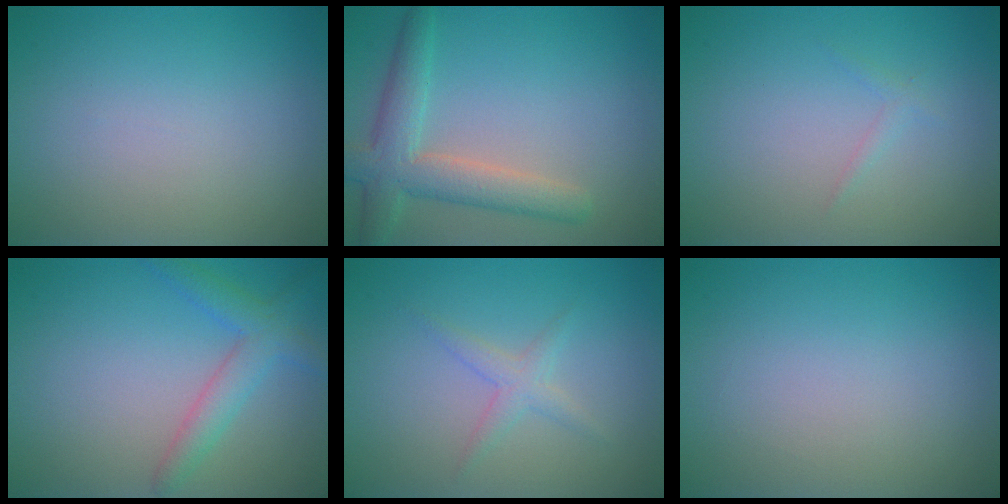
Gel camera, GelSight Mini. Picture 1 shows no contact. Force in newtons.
{"total": 4.8, "press": 4.8, "slide": 0.3}
{"total": 0.7, "press": 0.7, "slide": 0.1}
{"total": 2.2, "press": 2.2, "slide": 0.2}
{"total": 1.6, "press": 1.6, "slide": 0.1}
{"total": 0.0}